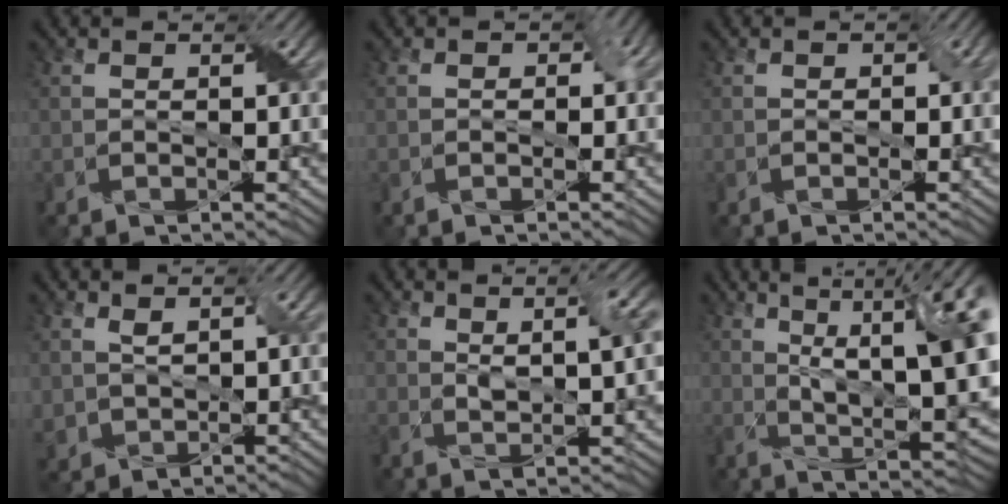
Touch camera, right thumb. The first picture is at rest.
{"total": 1.8, "force": [-0.1, 1.5, 1.1], "torque": [-0.014, -0.002, -0.001]}
{"total": 0.8, "force": [-0.1, 0.6, 0.5], "torque": [-0.006, -0.001, -0.001]}
{"total": 3.0, "force": [1.3, 1.8, 1.9], "torque": [-0.054, -0.002, 0.032]}
{"total": 4.1, "force": [1.5, 1.0, 3.7], "torque": [-0.064, 0.001, 0.028]}
{"total": 14.5, "force": [3.5, 5.4, 13.0], "torque": [-0.192, 0.019, 0.052]}